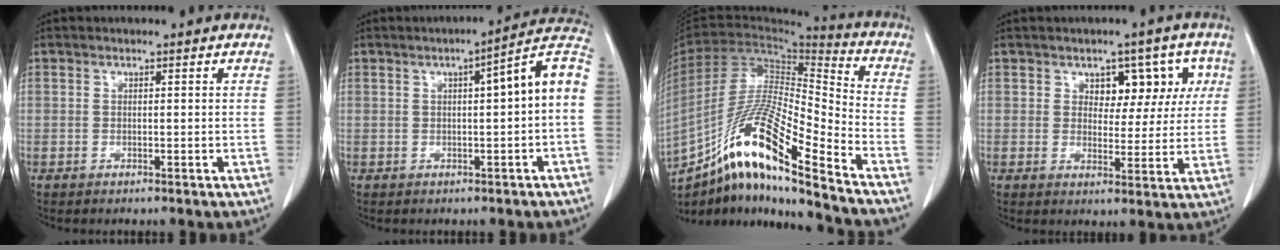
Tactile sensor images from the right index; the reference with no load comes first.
{"total": 9.4, "force": [1.0, 0.6, 9.3], "torque": [-0.123, 0.030, 0.007]}
{"total": 21.2, "force": [-15.3, 0.4, 14.6], "torque": [-0.299, -0.024, -0.286]}
{"total": 6.7, "force": [2.7, 4.3, 4.4], "torque": [-0.038, 0.021, 0.037]}